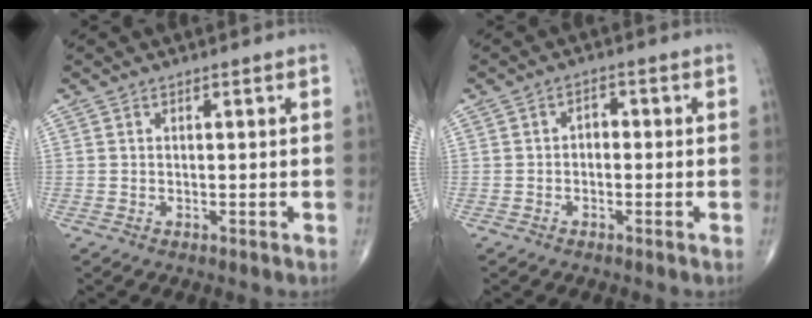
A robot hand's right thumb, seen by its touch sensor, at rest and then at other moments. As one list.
[{"total": 2.1, "force": [-0.4, 1.5, 1.4], "torque": [-0.013, 0.012, -0.014]}]